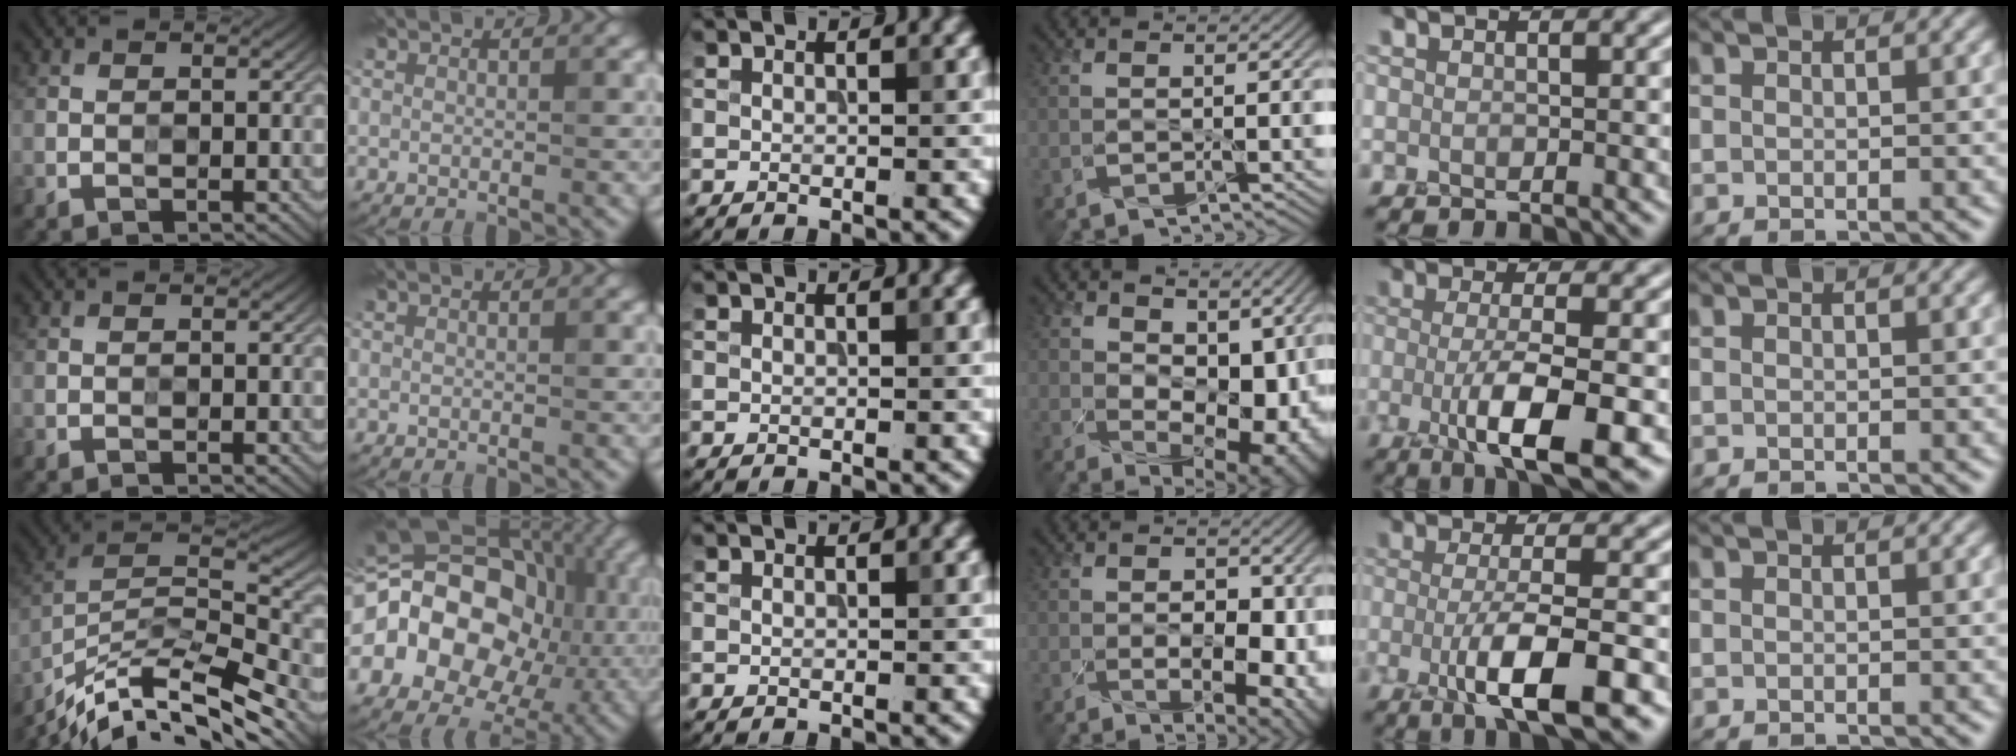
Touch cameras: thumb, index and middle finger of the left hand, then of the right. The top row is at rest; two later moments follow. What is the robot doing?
{"motion": "peel", "object": "sticker"}